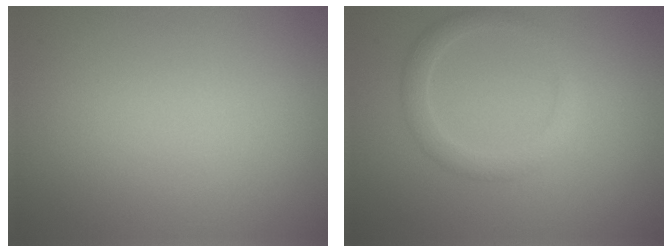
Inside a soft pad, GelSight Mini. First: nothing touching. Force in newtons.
{"total": 2.2, "press": 2.2, "slide": 0.1}